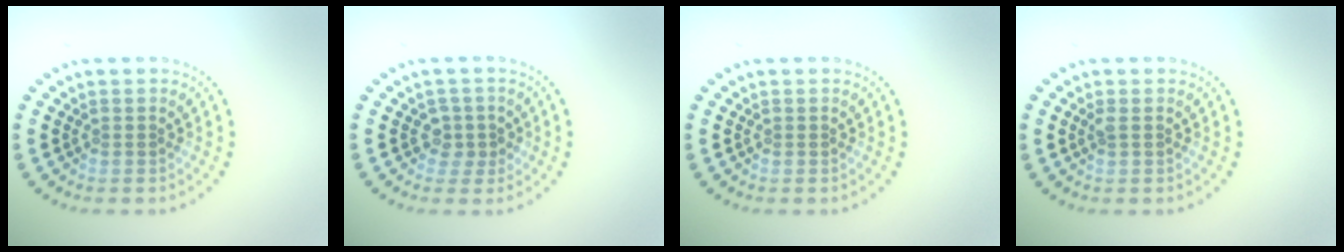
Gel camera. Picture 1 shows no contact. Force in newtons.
{"total": 1.8, "press": 1.4, "slide": 1.0}
{"total": 0.0}
{"total": 0.6, "press": 0.6, "slide": 0.2}